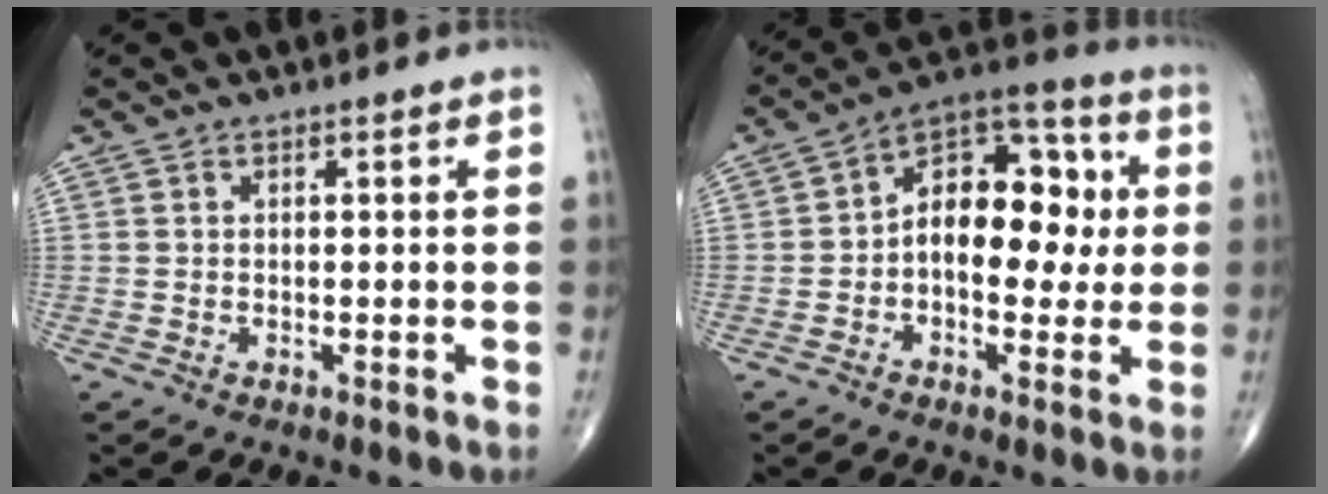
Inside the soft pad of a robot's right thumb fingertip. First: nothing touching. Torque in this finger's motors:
{"motor_torque": [-0.01, 0.36, 0.30, -0.02, 0.17]}